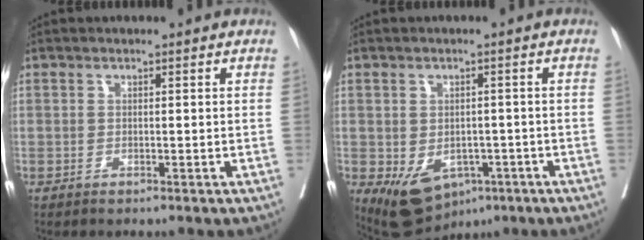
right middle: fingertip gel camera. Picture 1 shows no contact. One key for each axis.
{"total": 10.2, "fx": -4.9, "fy": 6.7, "fz": 5.9, "tx": -0.091, "ty": 0.008, "tz": -0.059}